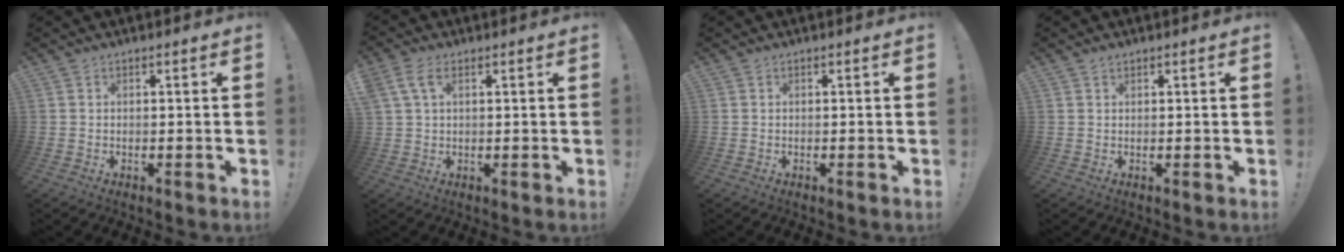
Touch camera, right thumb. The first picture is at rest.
{"total": 6.1, "force": [2.5, 3.4, 4.3], "torque": [-0.087, 0.002, 0.049]}
{"total": 0.0}
{"total": 0.9, "force": [0.7, 0.4, 0.2], "torque": [0.002, -0.003, 0.013]}